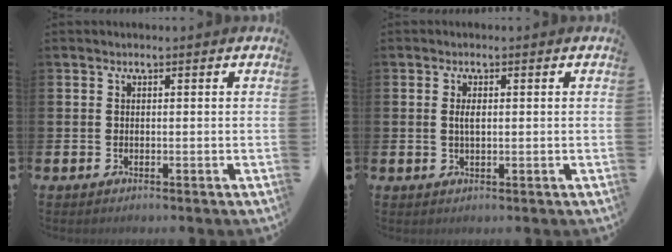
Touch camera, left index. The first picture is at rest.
{"total": 1.7, "force": [0.3, 0.7, 1.6], "torque": [-0.026, 0.002, 0.002]}